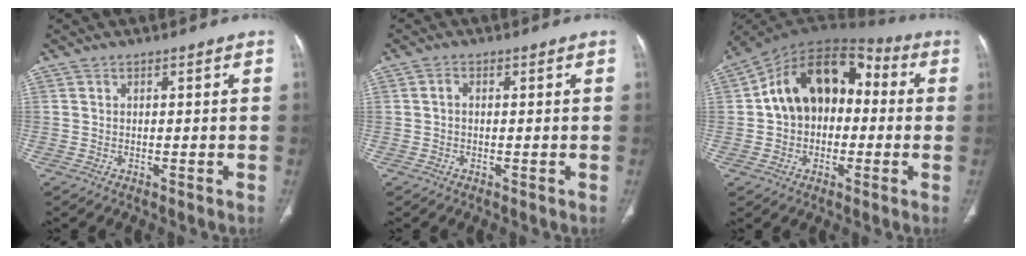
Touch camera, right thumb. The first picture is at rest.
{"total": 1.2, "force": [0.0, 0.9, 0.8], "torque": [-0.011, 0.003, -0.003]}
{"total": 17.2, "force": [1.1, 12.0, 12.3], "torque": [-0.164, 0.051, 0.006]}